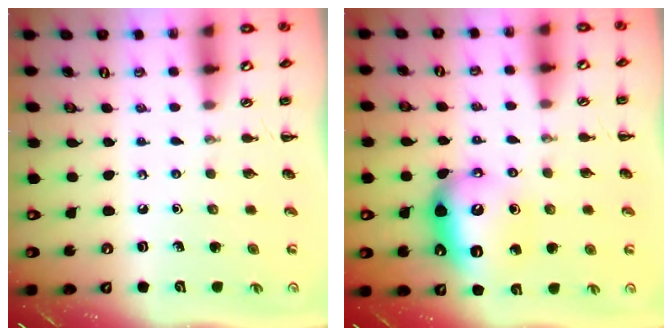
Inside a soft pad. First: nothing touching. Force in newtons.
{"total": 11.6, "press": 11.6, "slide": 1.2}